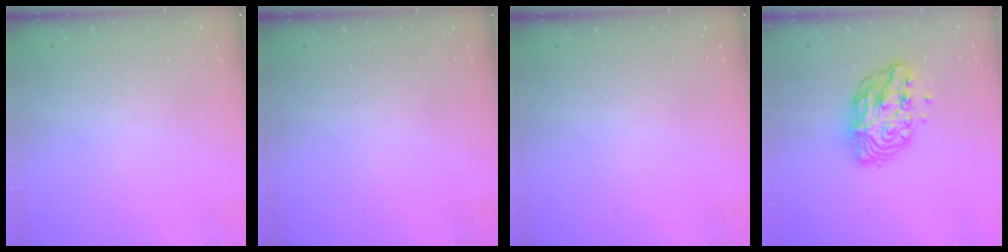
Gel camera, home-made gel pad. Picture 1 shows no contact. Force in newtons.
{"total": 0.0}
{"total": 0.0}
{"total": 13.2, "press": 13.2, "slide": 0.9}